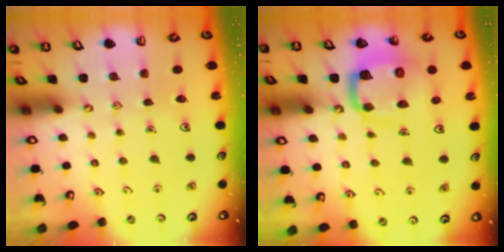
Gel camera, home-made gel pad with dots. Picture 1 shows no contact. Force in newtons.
{"total": 11.3, "press": 11.2, "slide": 1.4}